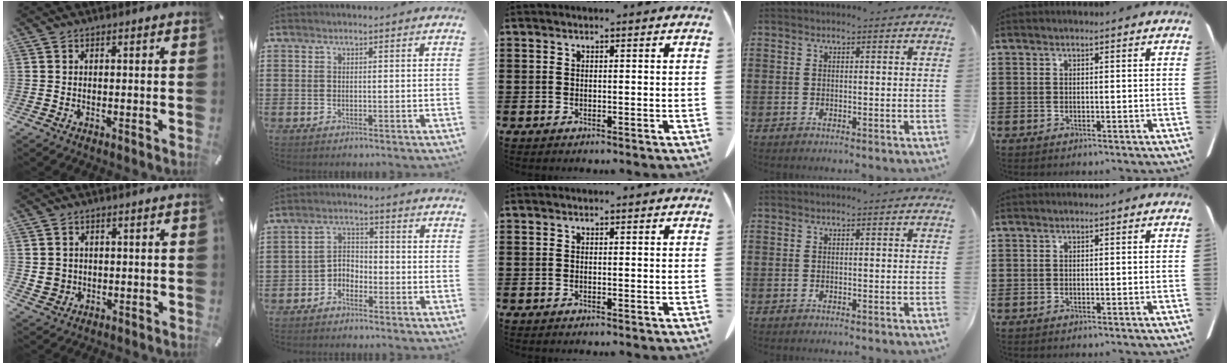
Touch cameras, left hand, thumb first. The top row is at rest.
{"thumb": {"total": 3.3, "force": [0.6, 3.2, 0.4], "torque": [-0.005, 0.002, 0.010]}, "index": {"total": 3.2, "force": [-2.9, 1.4, 0.5], "torque": [-0.017, 0.007, -0.063]}}